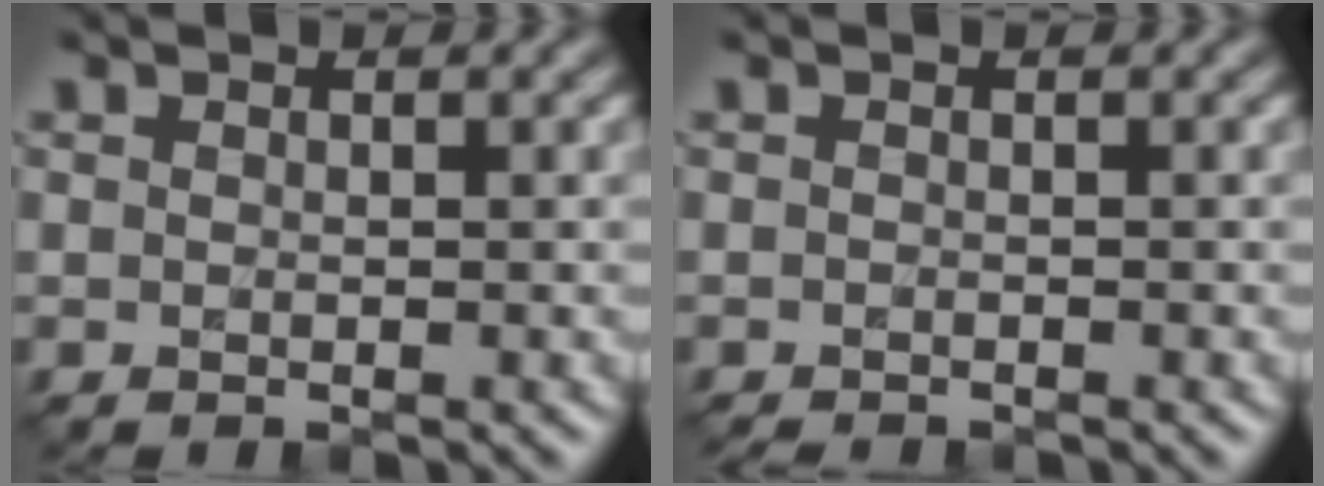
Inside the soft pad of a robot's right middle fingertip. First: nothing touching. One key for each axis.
{"total": 1.0, "fx": -0.9, "fy": 0.0, "fz": 0.2, "tx": -0.007, "ty": -0.009, "tz": -0.018}